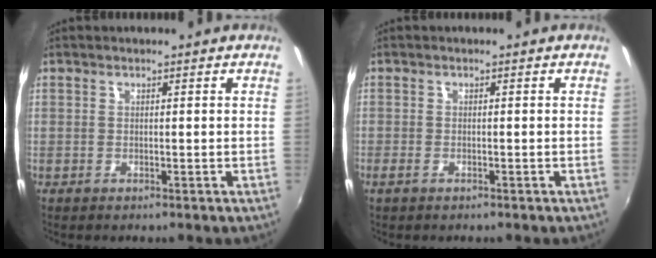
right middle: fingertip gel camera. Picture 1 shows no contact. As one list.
[{"total": 1.4, "force": [-1.2, 0.3, 0.8], "torque": [-0.014, -0.003, -0.018]}]